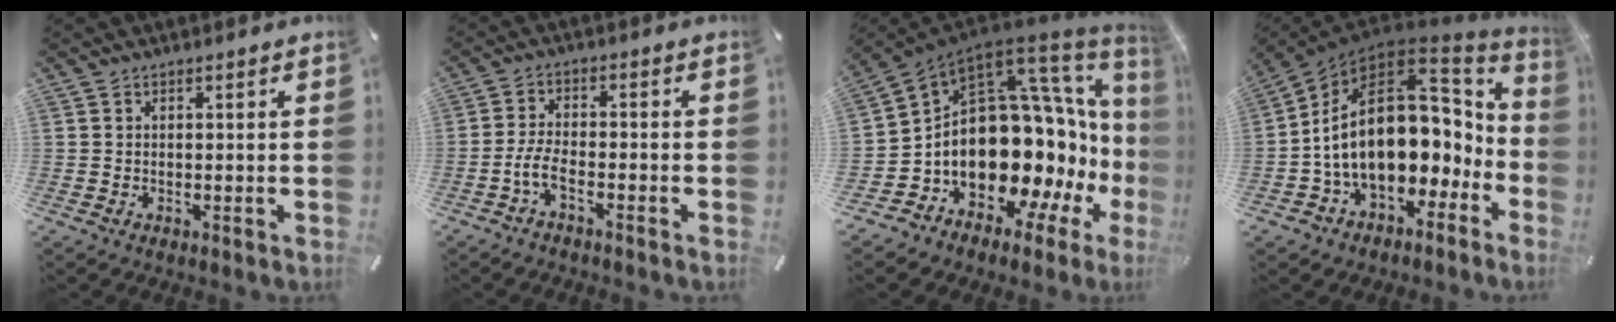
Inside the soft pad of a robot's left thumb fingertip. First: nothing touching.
{"total": 4.9, "force": [-2.8, 1.5, 3.8], "torque": [-0.083, 0.003, -0.053]}
{"total": 22.1, "force": [-0.5, 14.3, 16.8], "torque": [-0.240, -0.088, 0.036]}
{"total": 22.9, "force": [0.9, 15.2, 17.1], "torque": [-0.311, -0.028, 0.027]}